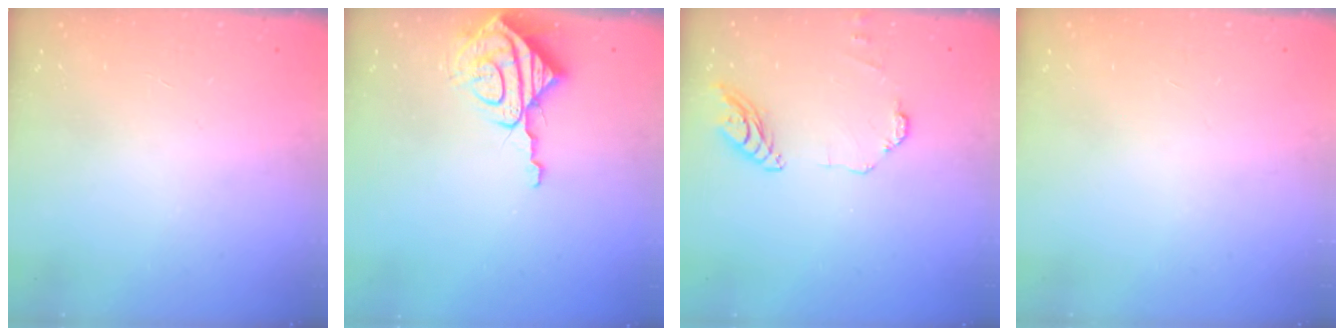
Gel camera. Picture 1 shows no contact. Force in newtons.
{"total": 9.0, "press": 8.9, "slide": 0.8}
{"total": 10.0, "press": 9.9, "slide": 0.6}
{"total": 0.0}